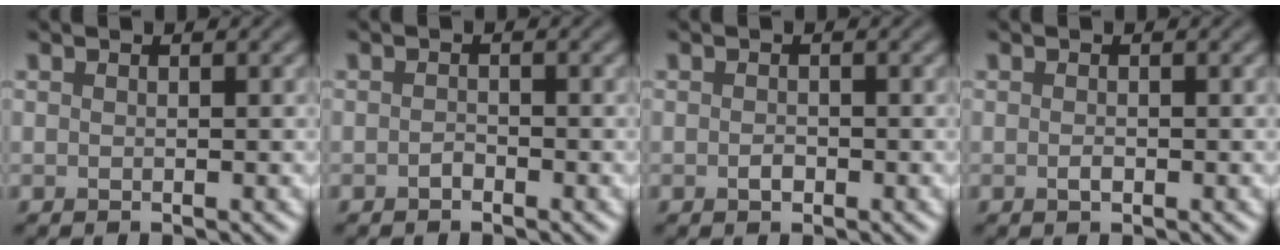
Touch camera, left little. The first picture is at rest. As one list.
[{"total": 0.7, "force": [-0.5, 0.3, 0.3], "torque": [-0.007, 0.000, -0.010]}, {"total": 0.9, "force": [-0.4, 0.5, 0.6], "torque": [-0.011, 0.000, -0.007]}, {"total": 0.7, "force": [-0.2, 0.3, 0.5], "torque": [-0.013, 0.000, -0.004]}]